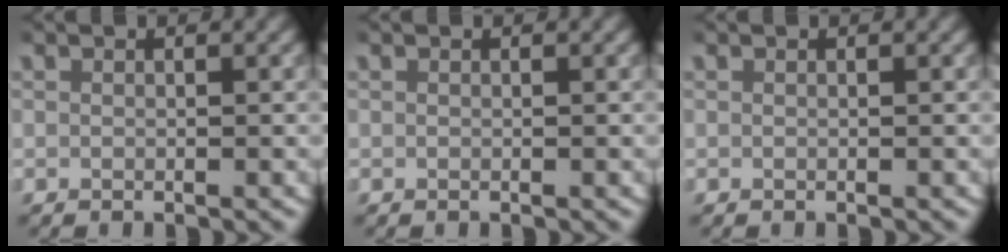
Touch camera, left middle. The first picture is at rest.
{"total": 0.0}
{"total": 0.0}